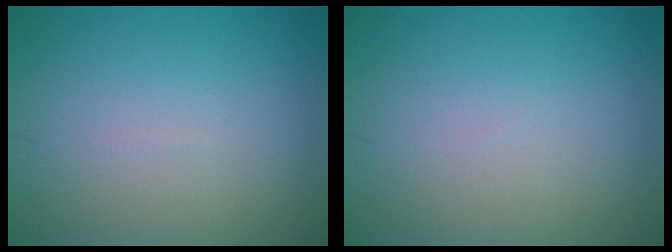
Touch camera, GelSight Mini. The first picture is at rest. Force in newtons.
{"total": 0.0}